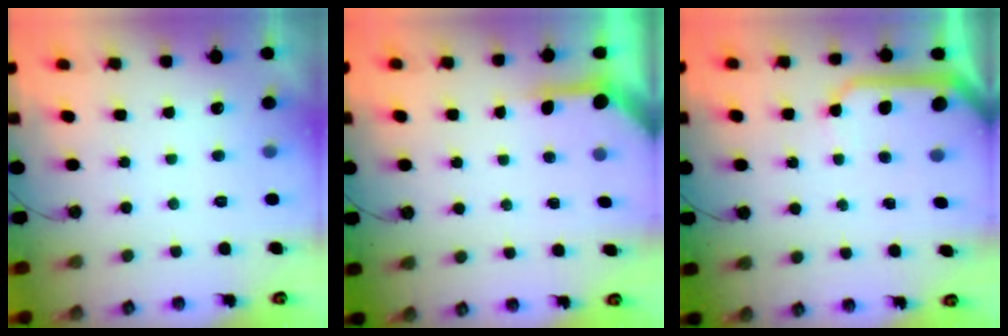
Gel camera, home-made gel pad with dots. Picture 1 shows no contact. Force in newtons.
{"total": 4.0, "press": 4.0, "slide": 0.5}
{"total": 10.3, "press": 10.2, "slide": 1.1}